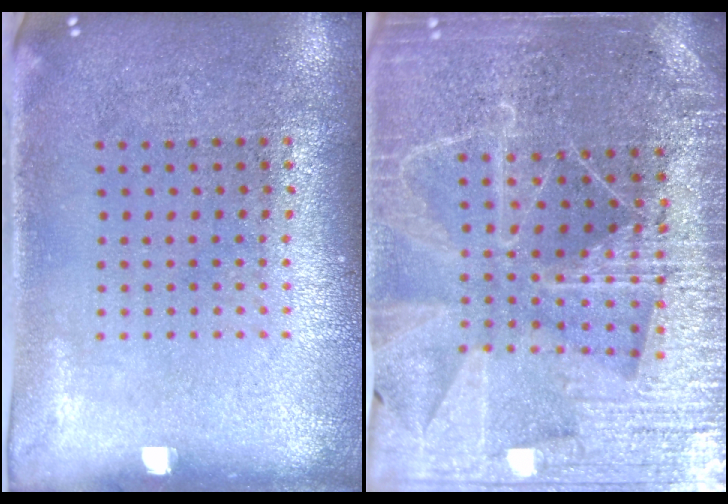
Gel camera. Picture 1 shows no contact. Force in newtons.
{"total": 4.9, "press": 4.5, "slide": 2.0}